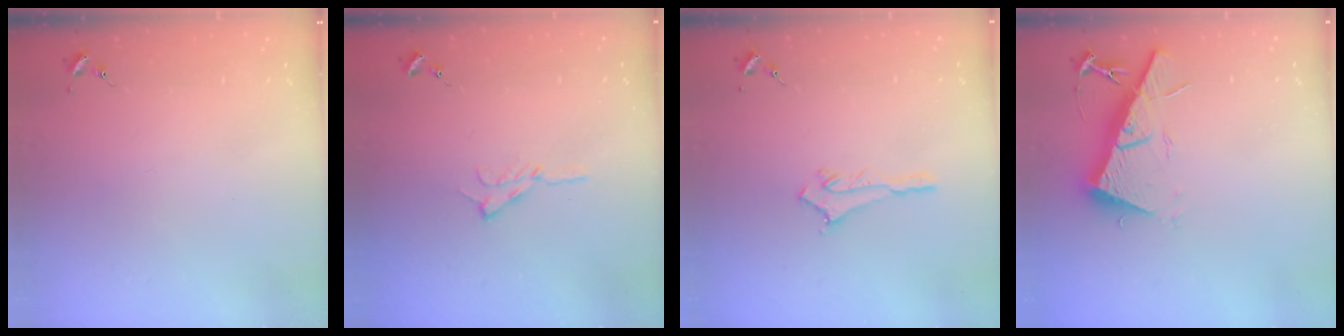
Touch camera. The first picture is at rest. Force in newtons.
{"total": 6.5, "press": 6.5, "slide": 0.8}
{"total": 2.8, "press": 2.8, "slide": 0.3}
{"total": 14.3, "press": 14.3, "slide": 0.4}